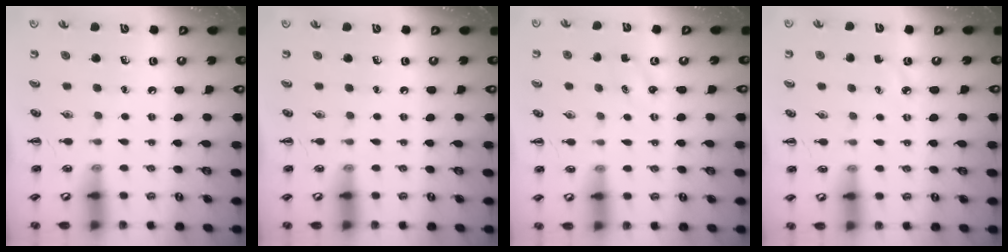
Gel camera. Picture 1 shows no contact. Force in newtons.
{"total": 0.0}
{"total": 1.6, "press": 1.5, "slide": 0.5}
{"total": 3.4, "press": 3.1, "slide": 1.2}